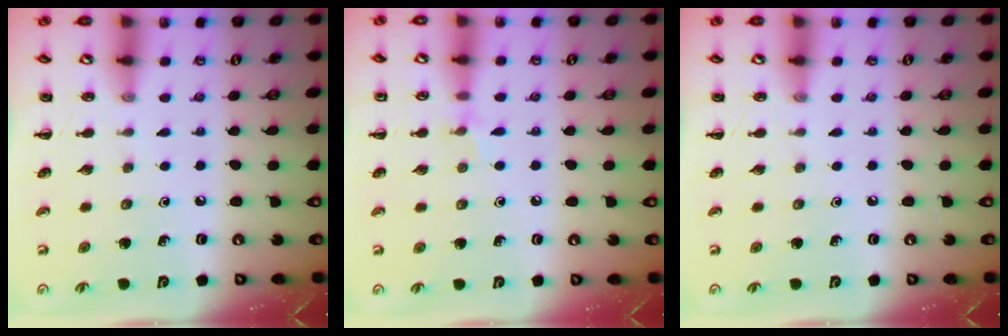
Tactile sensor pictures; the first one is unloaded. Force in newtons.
{"total": 5.0, "press": 4.7, "slide": 1.7}
{"total": 0.0}